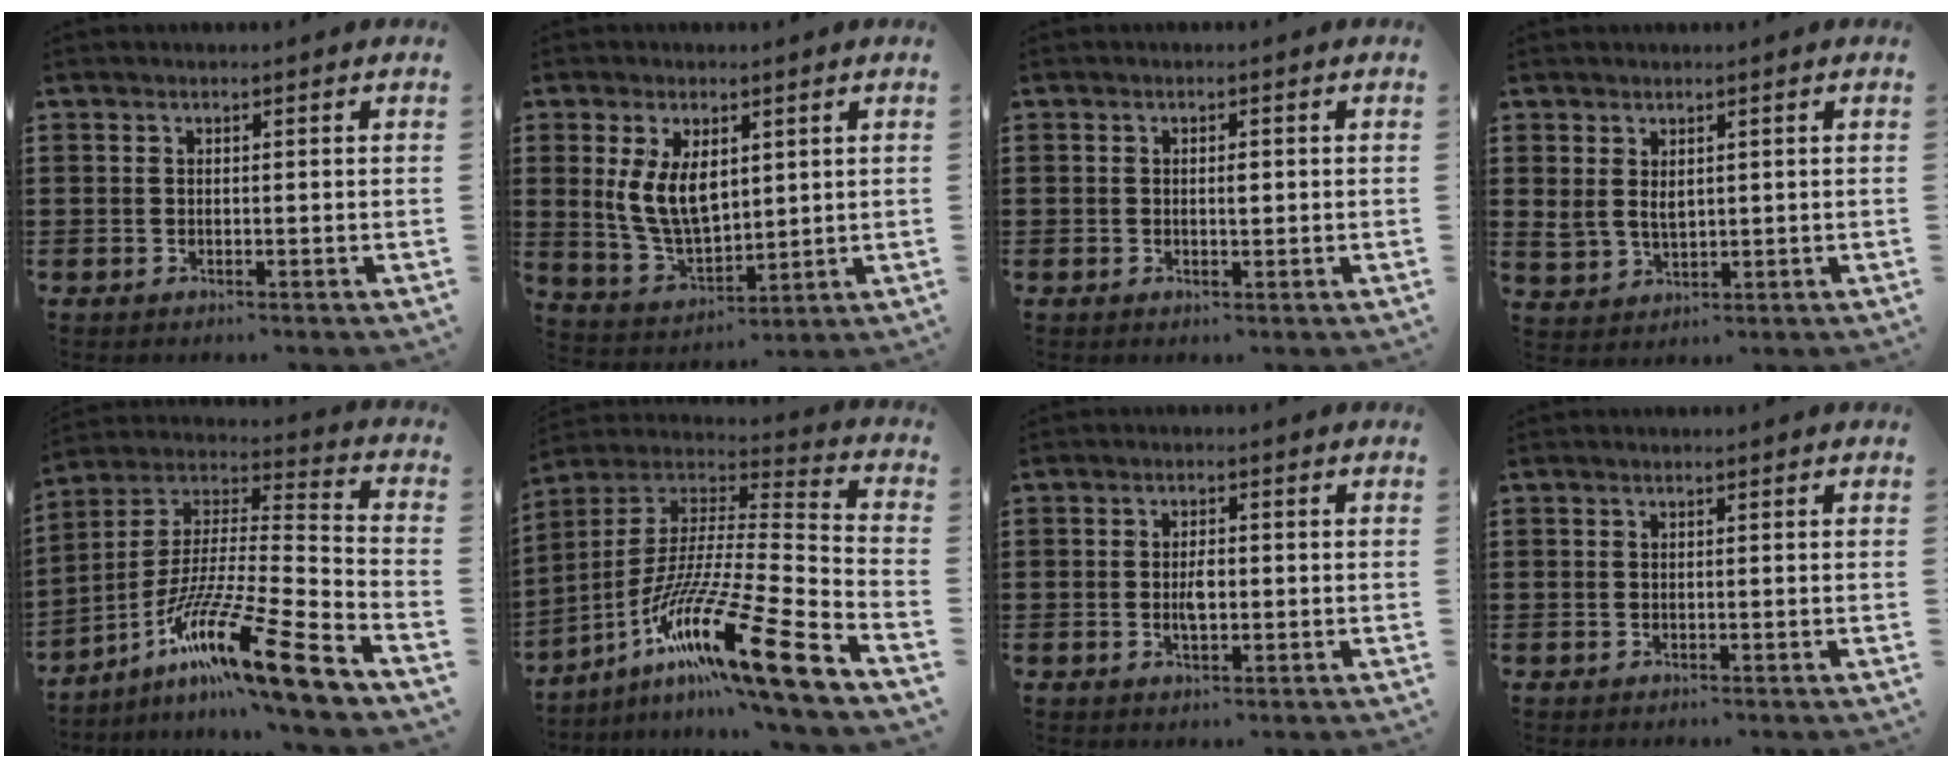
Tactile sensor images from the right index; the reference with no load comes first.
{"total": 8.0, "force": [2.0, 4.5, 6.4], "torque": [-0.143, 0.006, 0.037]}
{"total": 1.3, "force": [0.1, 0.5, 1.2], "torque": [-0.023, 0.002, 0.000]}
{"total": 2.7, "force": [1.4, 1.8, 1.5], "torque": [-0.035, 0.007, 0.026]}
{"total": 17.2, "force": [-11.8, 0.8, 12.5], "torque": [-0.226, 0.014, -0.214]}
{"total": 19.0, "force": [-12.0, 1.0, 14.6], "torque": [-0.265, 0.012, -0.219]}
{"total": 2.9, "force": [-0.2, 1.2, 2.6], "torque": [-0.057, -0.001, -0.007]}
{"total": 0.0}